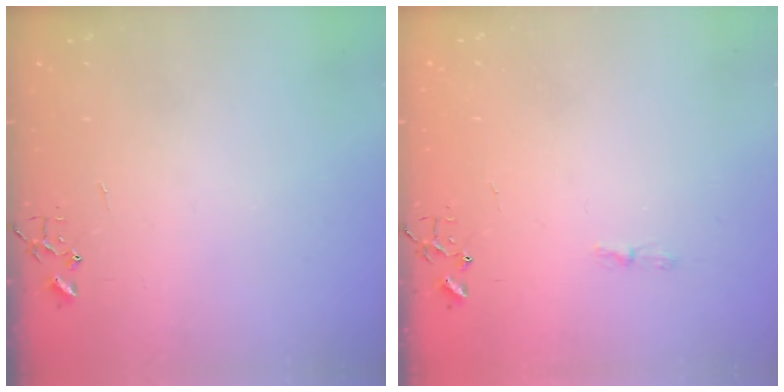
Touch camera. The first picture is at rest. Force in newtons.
{"total": 3.2, "press": 3.2, "slide": 0.5}